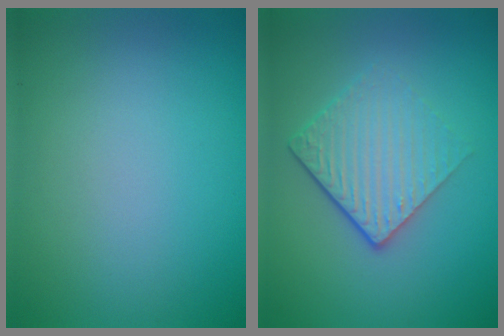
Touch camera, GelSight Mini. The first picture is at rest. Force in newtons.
{"total": 4.4, "press": 2.9, "slide": 3.4}